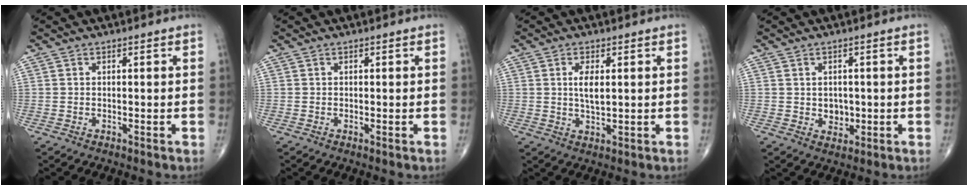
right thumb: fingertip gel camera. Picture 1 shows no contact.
{"total": 0.0}
{"total": 4.4, "force": [0.9, 1.7, 3.9], "torque": [-0.072, -0.010, 0.017]}
{"total": 2.9, "force": [-0.1, 2.4, 1.7], "torque": [-0.009, 0.001, 0.003]}